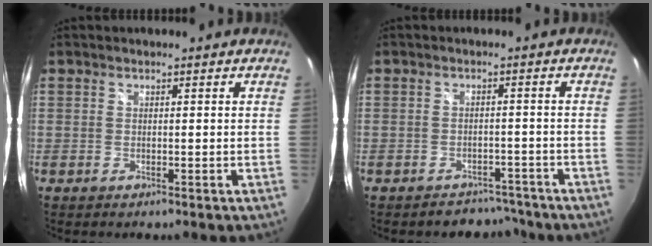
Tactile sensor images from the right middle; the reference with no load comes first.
{"total": 6.5, "force": [-5.6, 3.1, 0.5], "torque": [-0.011, 0.012, -0.071]}